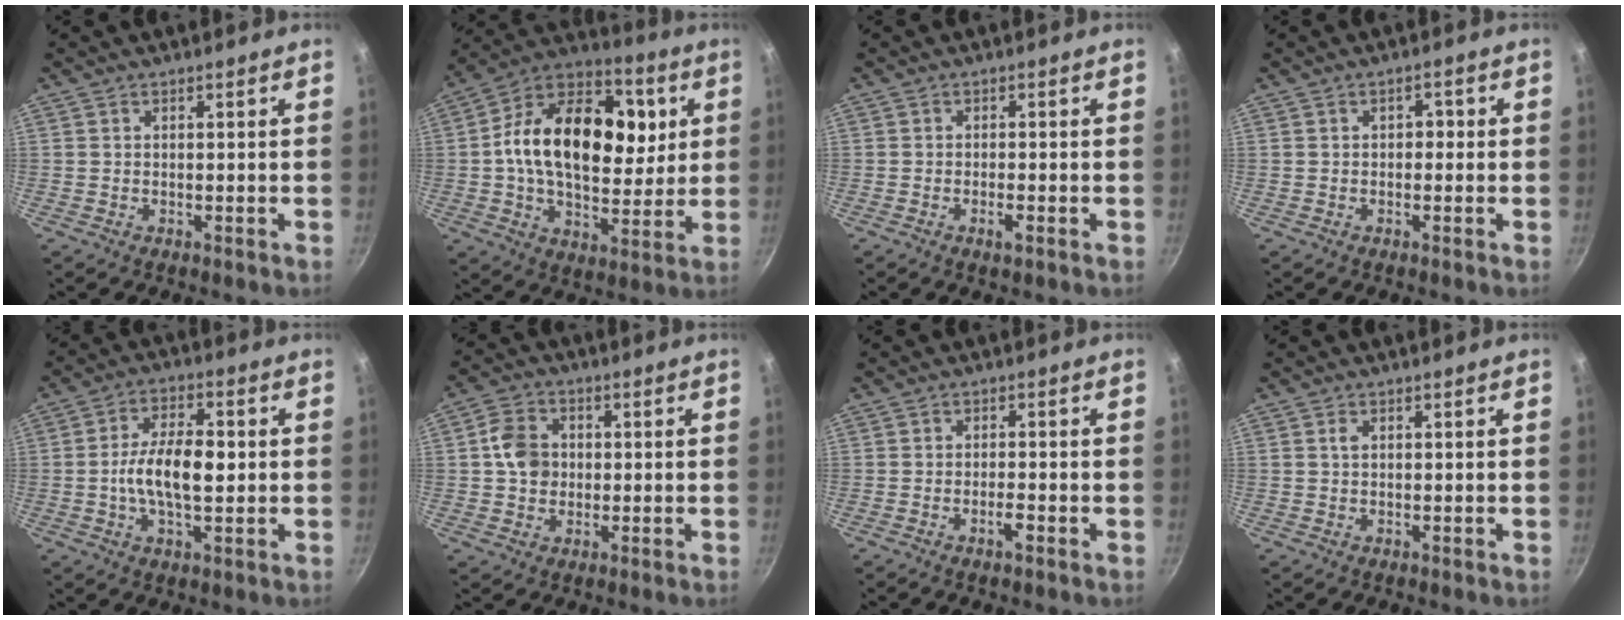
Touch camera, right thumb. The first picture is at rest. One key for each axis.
{"total": 24.7, "fx": 4.3, "fy": 16.0, "fz": 18.3, "tx": -0.266, "ty": 0.011, "tz": 0.050}
{"total": 1.9, "fx": -0.9, "fy": 0.5, "fz": 1.6, "tx": -0.033, "ty": 0.005, "tz": -0.017}
{"total": 1.9, "fx": 0.0, "fy": 1.4, "fz": 1.3, "tx": -0.005, "ty": 0.009, "tz": -0.003}
{"total": 10.5, "fx": -0.3, "fy": 5.0, "fz": 9.2, "tx": -0.156, "ty": 0.018, "tz": -0.014}
{"total": 7.1, "fx": 0.4, "fy": 6.0, "fz": 3.9, "tx": -0.050, "ty": 0.012, "tz": -0.001}
{"total": 2.3, "fx": -1.2, "fy": 0.5, "fz": 1.9, "tx": -0.035, "ty": 0.011, "tz": -0.023}
{"total": 1.1, "fx": 0.4, "fy": 0.7, "fz": 0.7, "tx": -0.011, "ty": 0.001, "tz": 0.005}